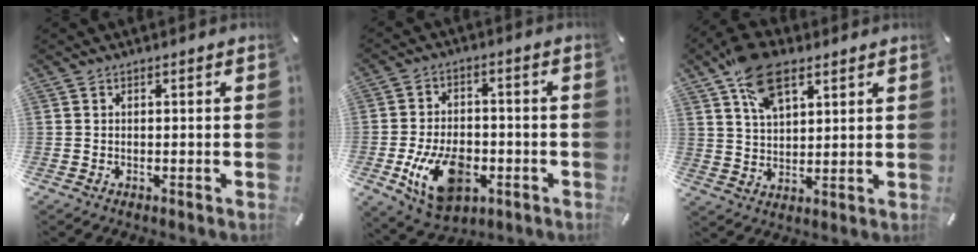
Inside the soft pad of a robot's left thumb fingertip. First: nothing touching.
{"total": 14.2, "force": [-4.2, 9.3, 9.9], "torque": [-0.180, 0.002, -0.073]}
{"total": 11.6, "force": [6.7, 6.0, 7.3], "torque": [-0.133, -0.015, 0.123]}